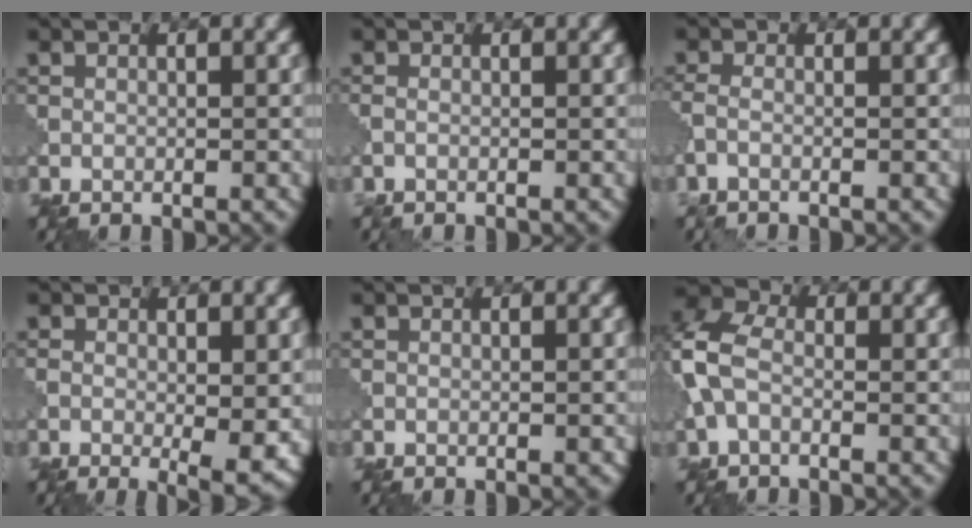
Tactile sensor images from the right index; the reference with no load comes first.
{"total": 0.7, "force": [-0.1, 0.4, 0.6], "torque": [0.000, 0.004, -0.015]}
{"total": 1.7, "force": [-0.8, 0.9, 1.2], "torque": [-0.011, 0.001, -0.031]}
{"total": 4.6, "force": [-1.1, 1.2, 4.2], "torque": [-0.069, -0.015, -0.011]}
{"total": 0.7, "force": [-0.1, 0.3, 0.7], "torque": [0.002, 0.002, -0.003]}
{"total": 4.4, "force": [-0.4, 3.1, 3.2], "torque": [-0.097, 0.009, -0.018]}